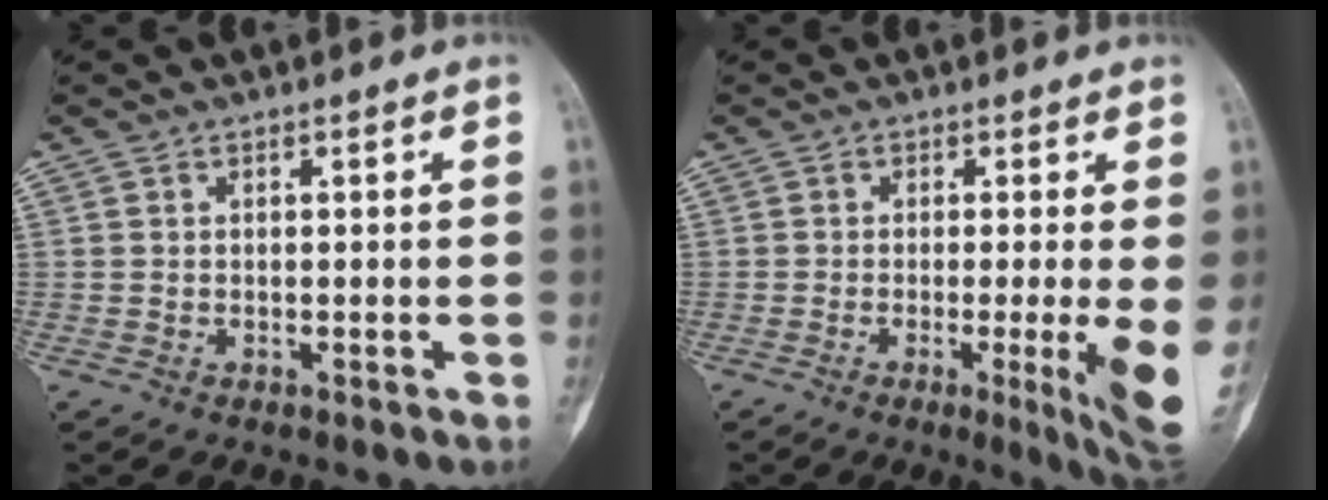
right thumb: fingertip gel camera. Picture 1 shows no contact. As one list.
[{"total": 8.6, "force": [-1.3, 0.8, 8.5], "torque": [-0.114, -0.019, -0.023]}]